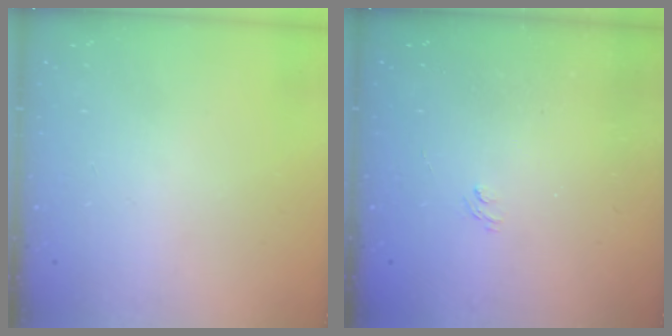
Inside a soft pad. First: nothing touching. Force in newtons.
{"total": 1.4, "press": 0.7, "slide": 1.1}